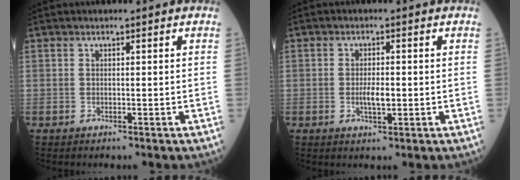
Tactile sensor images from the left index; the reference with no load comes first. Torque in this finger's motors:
{"motor_torque": [0.12, 0.04, 0.07, 0.02]}